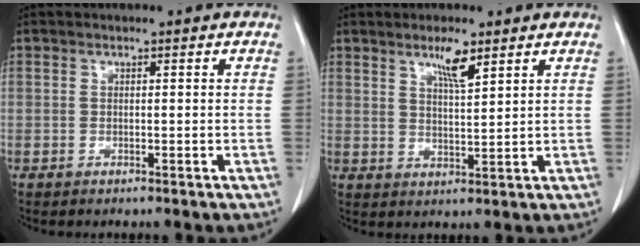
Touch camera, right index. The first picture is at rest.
{"total": 4.5, "force": [3.1, 0.5, 3.3], "torque": [-0.060, -0.005, 0.055]}